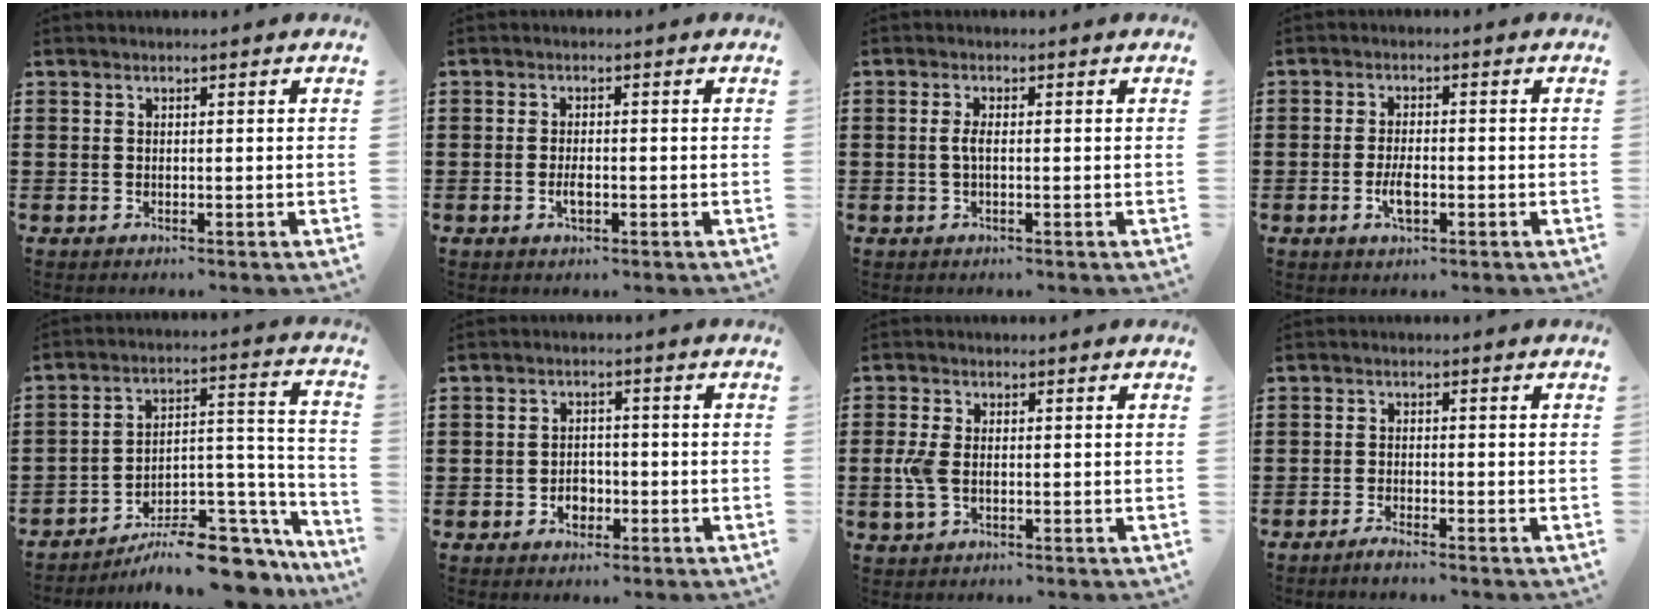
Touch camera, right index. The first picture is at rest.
{"total": 2.2, "force": [-0.7, 0.8, 1.9], "torque": [-0.036, 0.001, -0.012]}
{"total": 1.9, "force": [-0.3, 0.5, 1.8], "torque": [-0.042, -0.003, -0.009]}
{"total": 3.6, "force": [-1.2, 1.4, 3.1], "torque": [-0.069, -0.003, -0.024]}
{"total": 11.0, "force": [-8.9, 3.6, 5.3], "torque": [-0.067, 0.046, -0.158]}
{"total": 2.8, "force": [-1.1, 2.2, 1.3], "torque": [-0.021, 0.000, -0.024]}
{"total": 3.9, "force": [-0.4, 2.3, 3.2], "torque": [-0.092, -0.005, -0.015]}
{"total": 1.6, "force": [-1.5, -0.1, 0.5], "torque": [-0.009, 0.000, -0.028]}